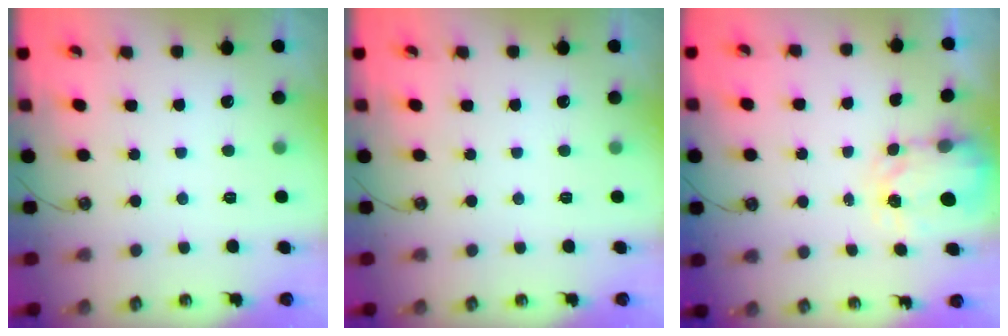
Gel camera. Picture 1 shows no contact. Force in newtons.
{"total": 0.0}
{"total": 3.6, "press": 3.5, "slide": 0.5}